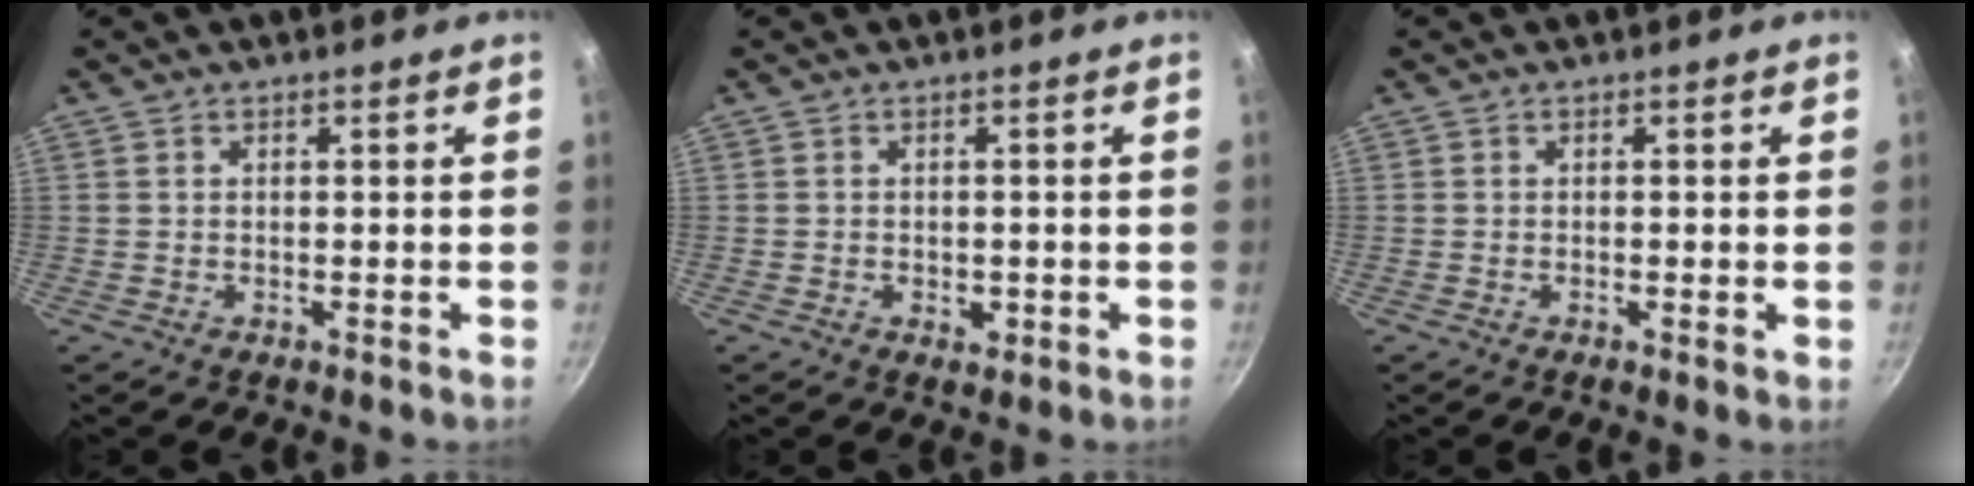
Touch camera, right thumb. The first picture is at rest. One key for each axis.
{"total": 2.2, "fx": -0.7, "fy": 1.5, "fz": 1.5, "tx": -0.017, "ty": -0.001, "tz": -0.008}
{"total": 0.9, "fx": -0.2, "fy": 0.2, "fz": 0.9, "tx": -0.013, "ty": -0.001, "tz": -0.005}